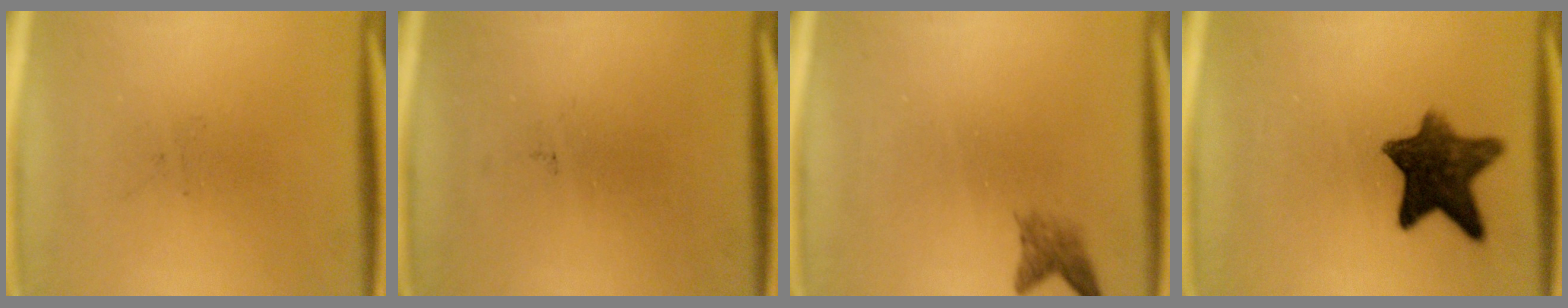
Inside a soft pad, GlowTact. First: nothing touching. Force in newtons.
{"total": 0.0}
{"total": 2.0}
{"total": 10.2}